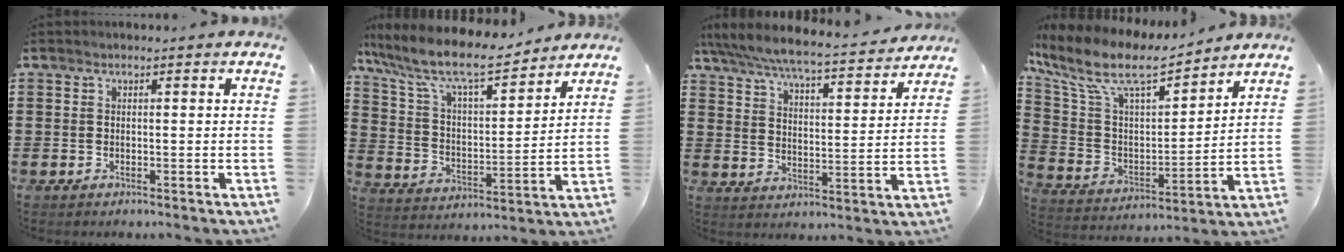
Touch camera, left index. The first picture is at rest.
{"total": 10.1, "force": [8.6, 1.6, 5.1], "torque": [-0.135, -0.050, 0.144]}
{"total": 6.4, "force": [6.0, 0.1, 2.3], "torque": [-0.073, -0.043, 0.101]}
{"total": 10.3, "force": [7.9, 3.1, 5.9], "torque": [-0.148, -0.042, 0.133]}